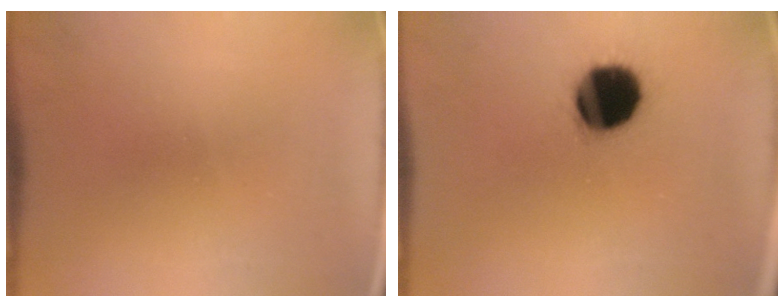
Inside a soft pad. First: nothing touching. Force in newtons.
{"total": 16.2}